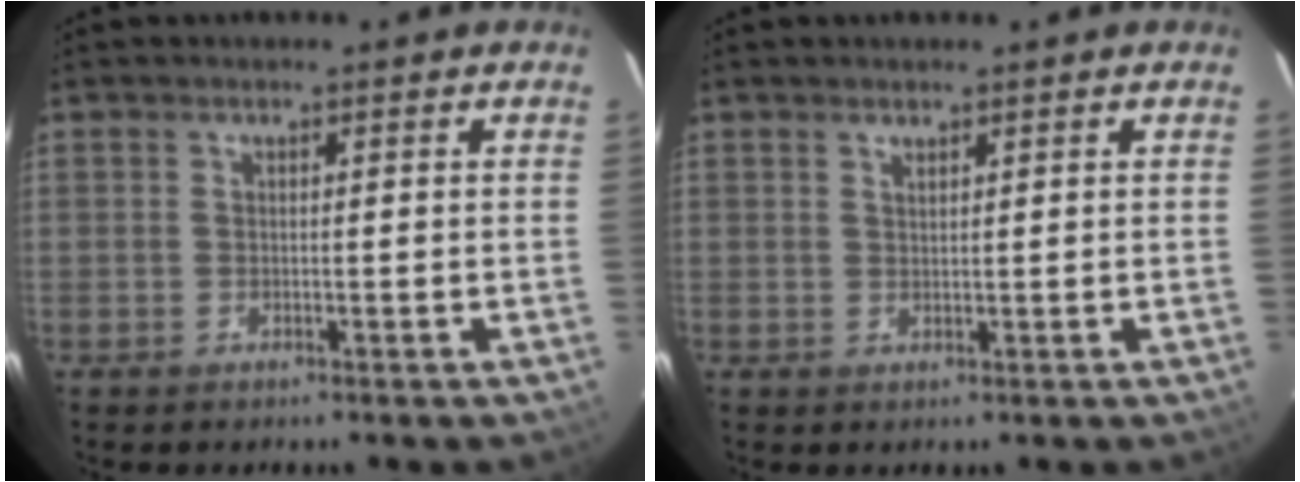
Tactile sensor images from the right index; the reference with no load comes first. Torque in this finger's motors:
{"motor_torque": [-0.12, 0.18, 0.01, 0.00]}